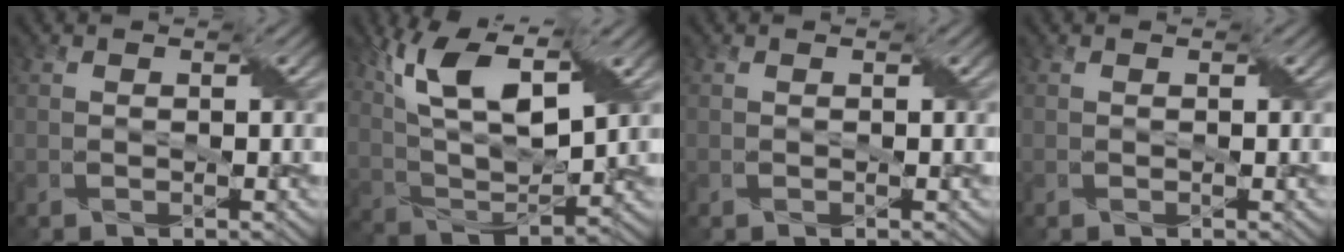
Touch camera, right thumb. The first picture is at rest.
{"total": 13.3, "force": [6.6, 5.8, 10.0], "torque": [-0.217, 0.013, 0.122]}
{"total": 0.0}
{"total": 0.0}